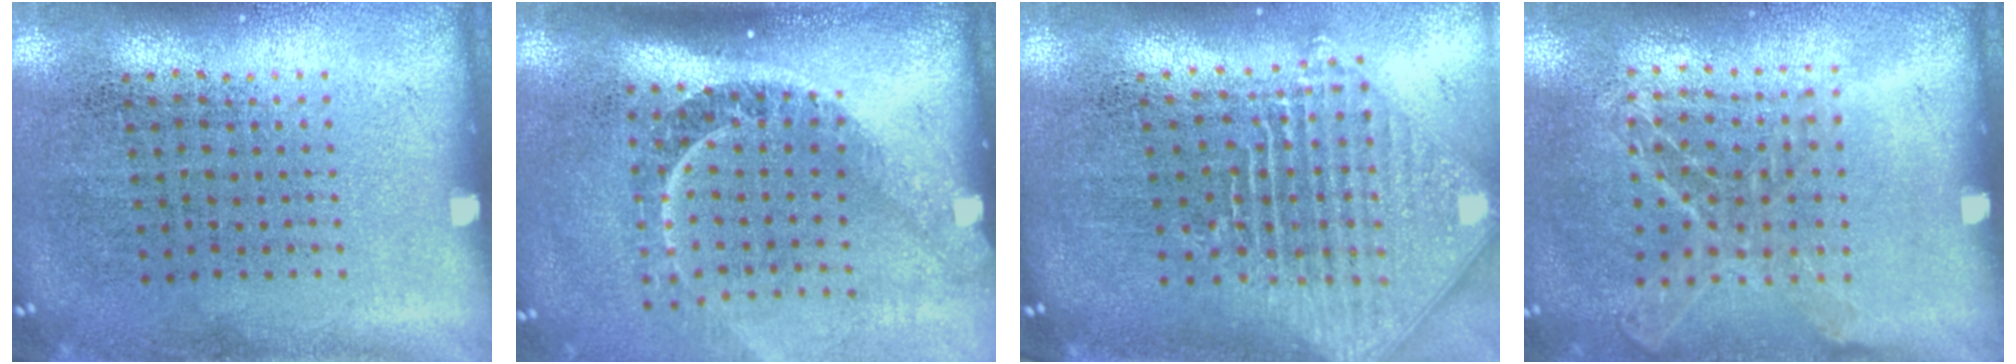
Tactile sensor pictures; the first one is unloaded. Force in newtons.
{"total": 2.4, "press": 1.7, "slide": 1.7}
{"total": 2.3, "press": 1.8, "slide": 1.4}
{"total": 1.1, "press": 1.1, "slide": 0.3}